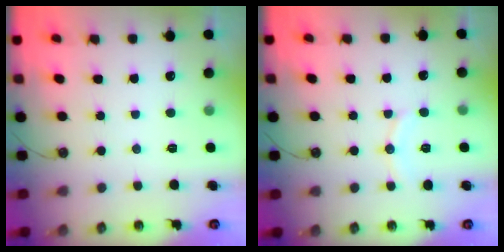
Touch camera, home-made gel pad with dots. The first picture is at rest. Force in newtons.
{"total": 6.8, "press": 6.8, "slide": 0.7}